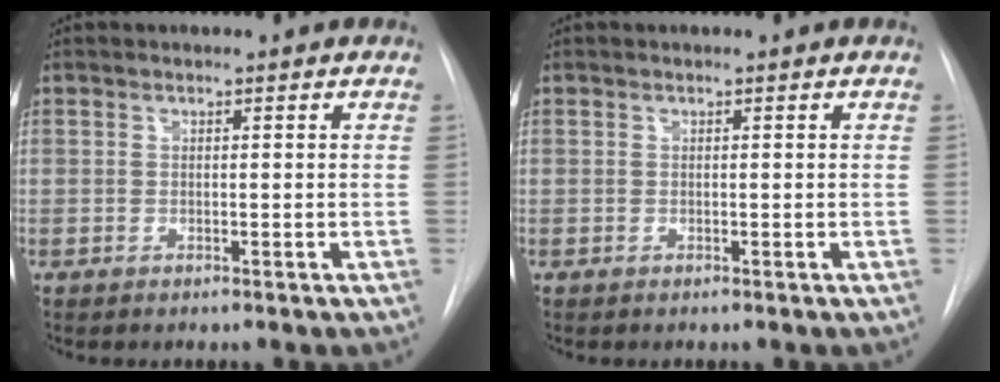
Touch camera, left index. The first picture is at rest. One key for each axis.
{"total": 0.0}